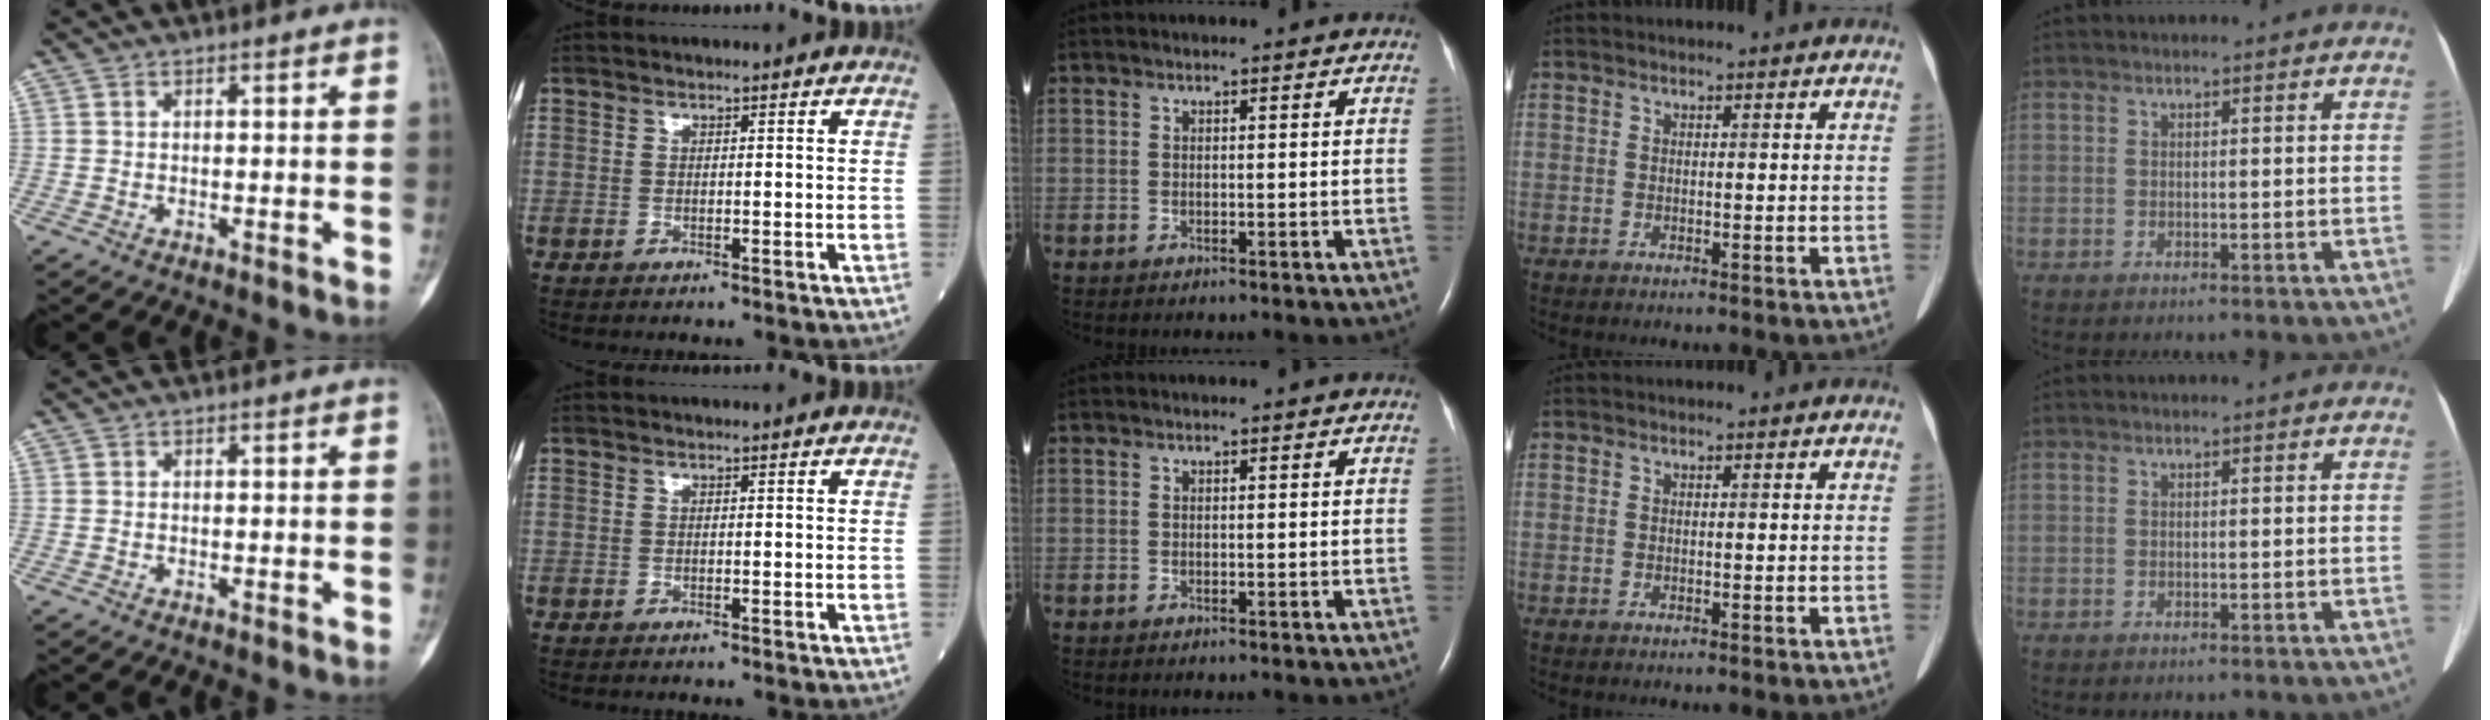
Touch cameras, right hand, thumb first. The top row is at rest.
{}